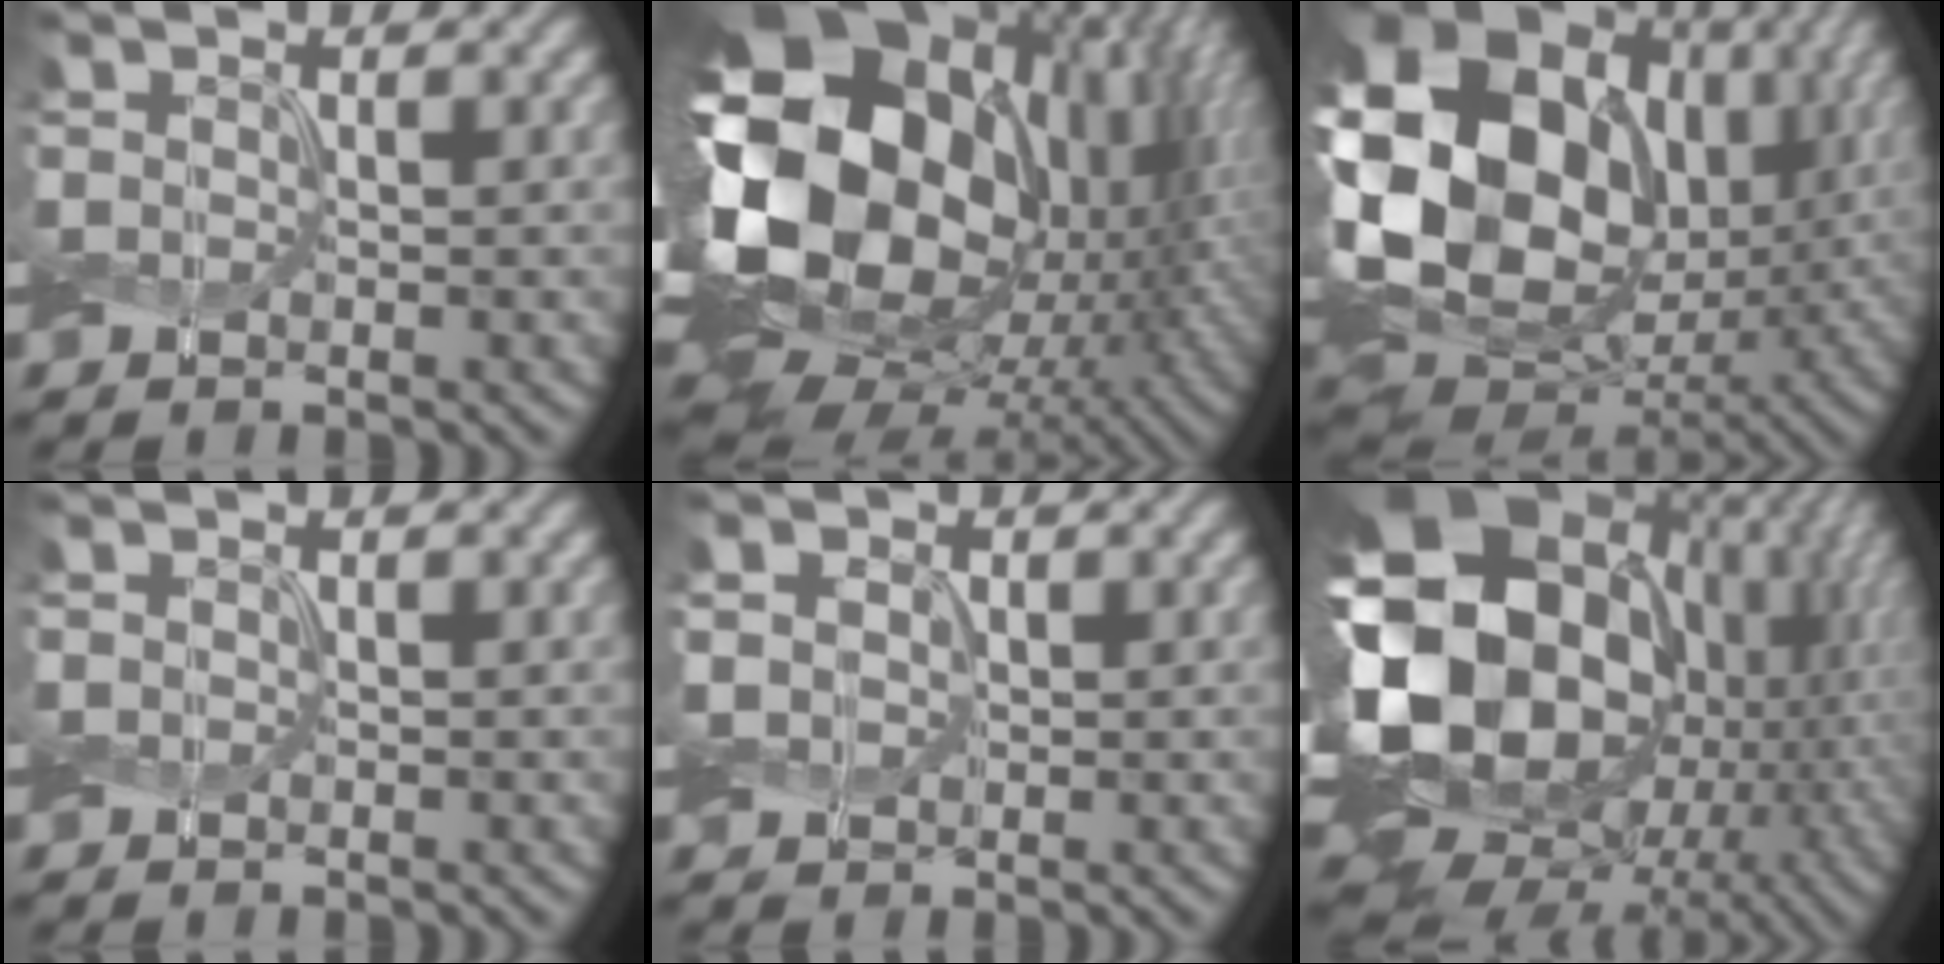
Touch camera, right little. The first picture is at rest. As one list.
[{"total": 22.3, "force": [1.3, 15.3, 16.2], "torque": [-0.324, -0.032, 0.028]}, {"total": 21.6, "force": [3.7, 16.9, 13.0], "torque": [-0.273, -0.003, 0.077]}, {"total": 0.0}, {"total": 1.9, "force": [0.4, 1.7, 0.9], "torque": [-0.023, 0.002, 0.001]}, {"total": 22.5, "force": [0.1, 17.7, 13.9], "torque": [-0.296, -0.028, -0.008]}]